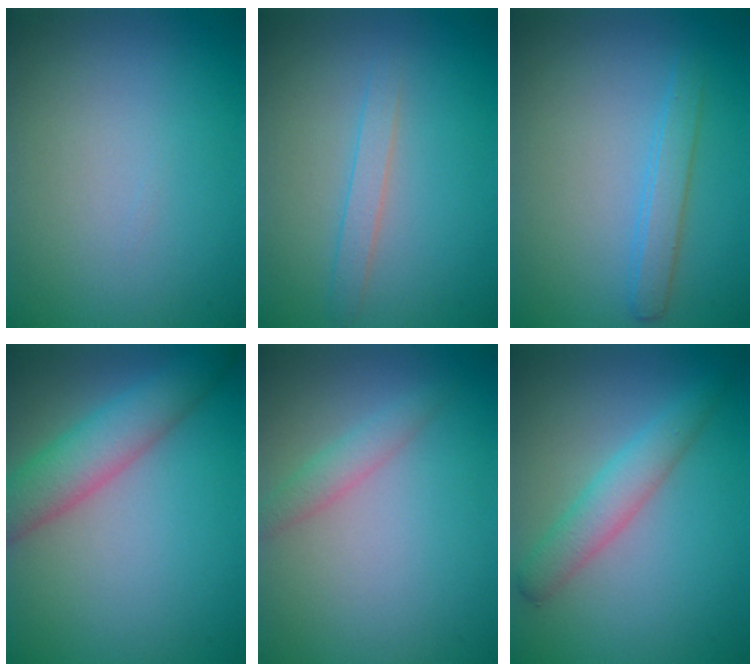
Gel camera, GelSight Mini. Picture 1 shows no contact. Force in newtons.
{"total": 1.5, "press": 1.5, "slide": 0.1}
{"total": 2.0, "press": 2.0, "slide": 0.0}
{"total": 4.9, "press": 4.9, "slide": 0.2}
{"total": 1.7, "press": 1.7, "slide": 0.1}
{"total": 3.1, "press": 3.1, "slide": 0.1}